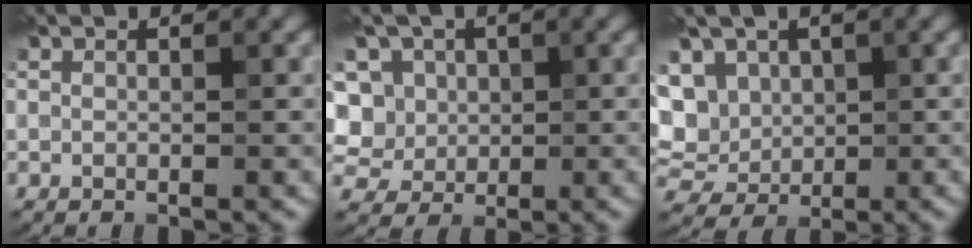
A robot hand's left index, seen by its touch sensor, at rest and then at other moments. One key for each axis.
{"total": 9.9, "fx": 1.7, "fy": 8.8, "fz": 4.1, "tx": -0.081, "ty": 0.035, "tz": -0.001}
{"total": 7.4, "fx": 1.2, "fy": 6.0, "fz": 4.1, "tx": -0.067, "ty": 0.018, "tz": 0.004}